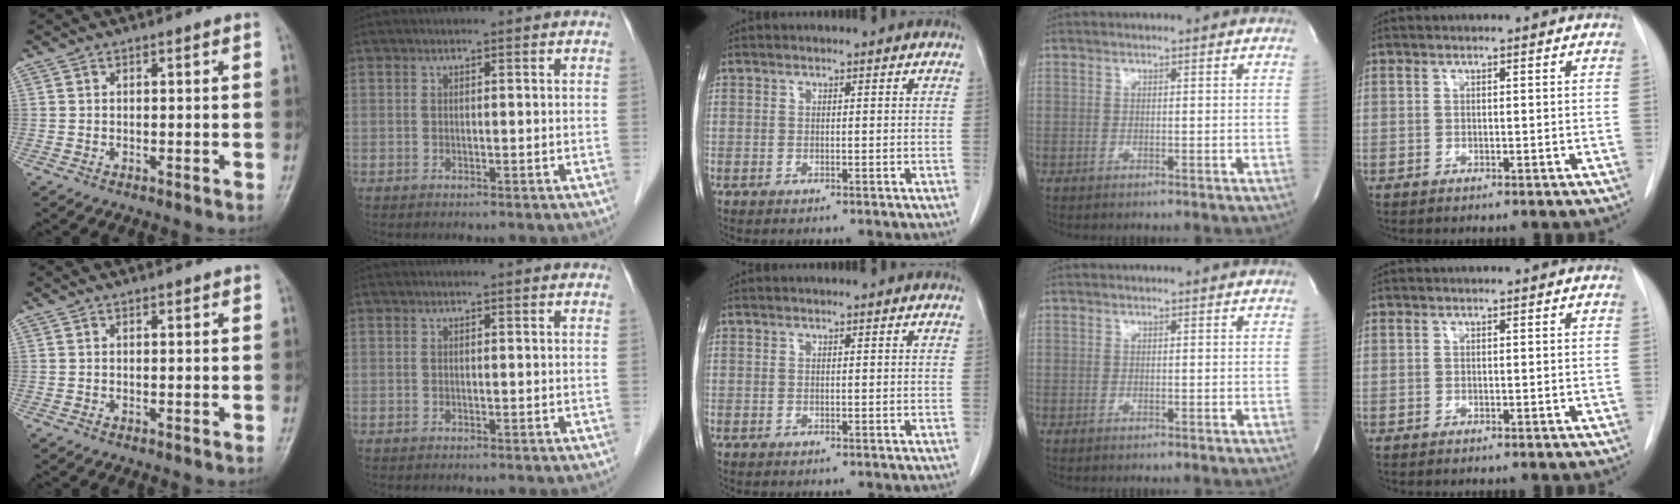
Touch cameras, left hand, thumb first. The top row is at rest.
{"thumb": {"total": 0.6, "force": [0.6, 0.2, 0.3], "torque": [-0.005, -0.002, 0.007]}, "index": {"total": 0.9, "force": [0.9, 0.1, 0.2], "torque": [-0.008, 0.012, 0.008]}}